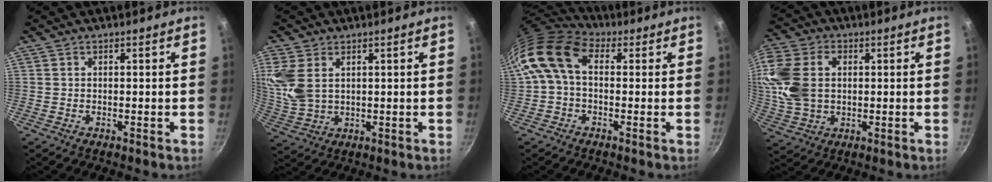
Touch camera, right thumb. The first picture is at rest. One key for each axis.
{"total": 8.9, "fx": 2.8, "fy": 5.7, "fz": 6.3, "tx": -0.133, "ty": -0.007, "tz": 0.066}
{"total": 11.6, "fx": 1.8, "fy": 7.6, "fz": 8.5, "tx": -0.155, "ty": 0.025, "tz": 0.015}
{"total": 13.2, "fx": 1.7, "fy": 9.3, "fz": 9.2, "tx": -0.180, "ty": 0.006, "tz": 0.033}